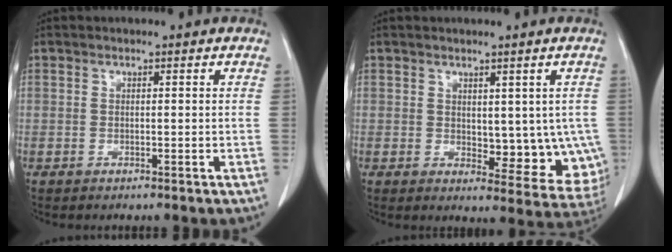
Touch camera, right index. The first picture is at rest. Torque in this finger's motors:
{"motor_torque": [0.13, 0.19, 0.10, 0.00]}